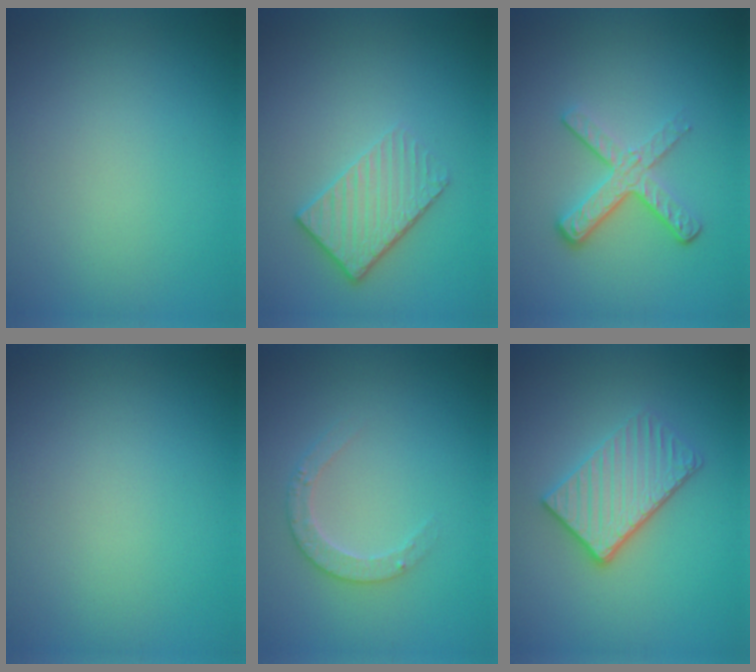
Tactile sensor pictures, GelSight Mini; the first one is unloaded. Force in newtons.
{"total": 3.3, "press": 2.8, "slide": 1.7}
{"total": 3.6, "press": 2.4, "slide": 2.6}
{"total": 0.0}
{"total": 2.1, "press": 2.1, "slide": 0.3}
{"total": 3.8, "press": 3.2, "slide": 2.0}